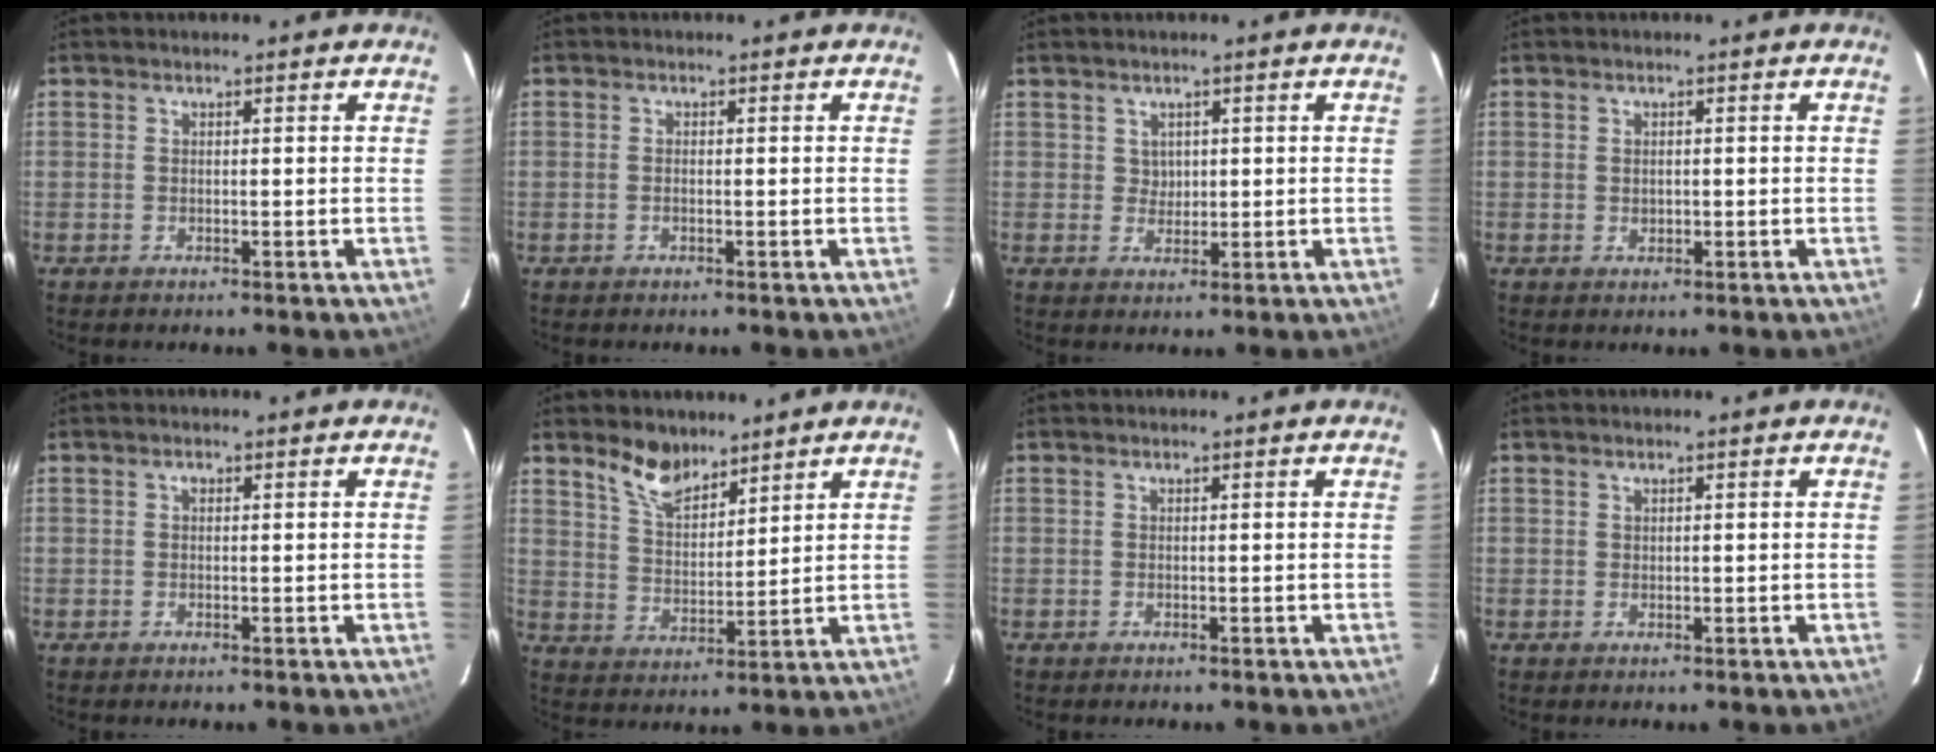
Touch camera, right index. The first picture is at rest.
{"total": 0.7, "force": [-0.2, 0.3, 0.6], "torque": [-0.013, 0.001, -0.005]}
{"total": 2.3, "force": [0.8, 2.1, 0.4], "torque": [0.001, 0.004, 0.017]}
{"total": 1.1, "force": [0.0, 0.9, 0.5], "torque": [-0.008, 0.000, 0.002]}
{"total": 0.6, "force": [0.2, 0.6, 0.3], "torque": [-0.005, 0.002, 0.003]}
{"total": 7.9, "force": [6.2, 3.3, 3.6], "torque": [-0.062, 0.001, 0.121]}
{"total": 0.0}
{"total": 0.6, "force": [0.4, 0.4, 0.0], "torque": [0.001, 0.000, 0.008]}